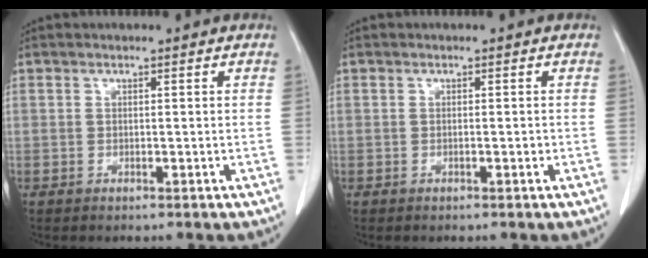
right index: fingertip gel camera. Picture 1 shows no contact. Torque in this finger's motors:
{"motor_torque": [0.11, -0.13, 0.04, 0.02]}